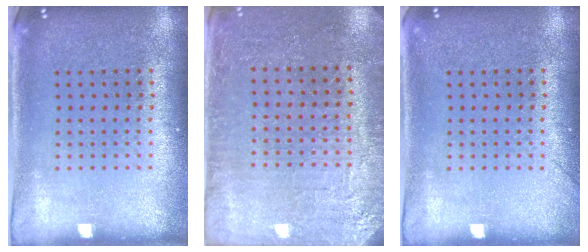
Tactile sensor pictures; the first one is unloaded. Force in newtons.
{"total": 2.8, "press": 2.8, "slide": 0.3}
{"total": 0.8, "press": 0.8, "slide": 0.1}